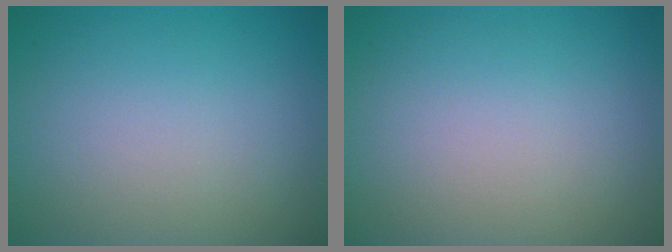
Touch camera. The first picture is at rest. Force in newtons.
{"total": 0.0}